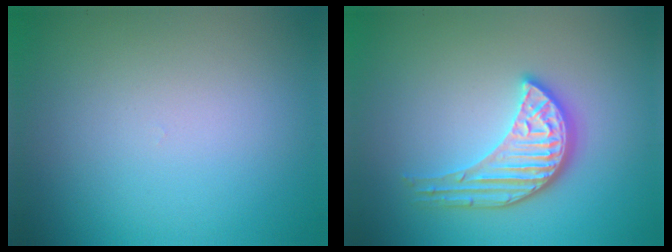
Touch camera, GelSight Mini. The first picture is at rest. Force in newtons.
{"total": 4.0, "press": 3.5, "slide": 1.9}